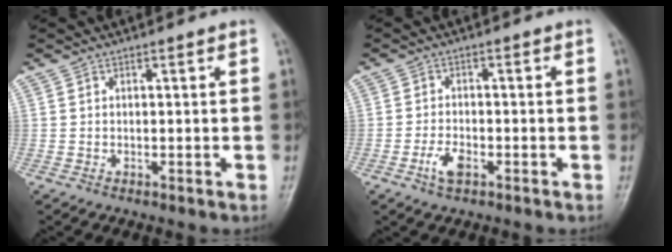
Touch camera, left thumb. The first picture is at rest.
{"total": 3.6, "force": [-1.8, 1.8, 2.6], "torque": [-0.054, 0.009, -0.035]}